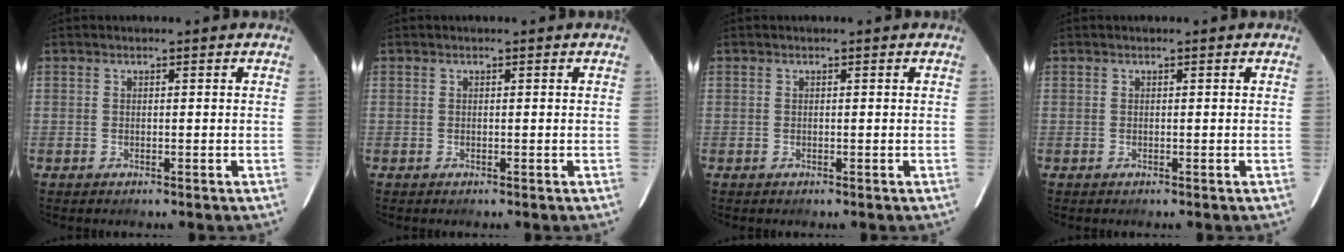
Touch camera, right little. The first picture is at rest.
{"total": 0.0}
{"total": 0.0}
{"total": 0.0}